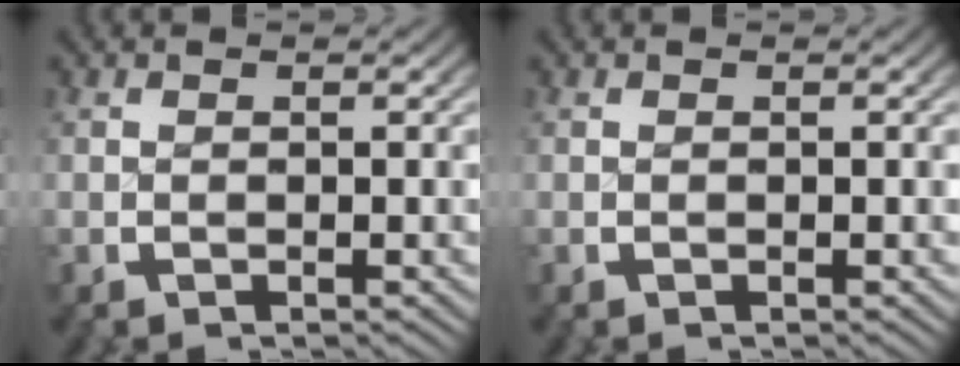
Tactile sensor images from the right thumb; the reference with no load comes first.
{"total": 0.0}